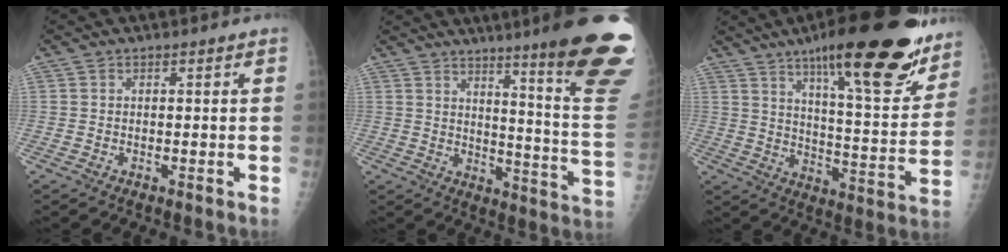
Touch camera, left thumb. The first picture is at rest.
{"total": 23.8, "force": [15.7, 1.5, 17.8], "torque": [-0.192, -0.107, 0.207]}
{"total": 26.2, "force": [16.9, 6.4, 19.0], "torque": [-0.241, -0.066, 0.253]}